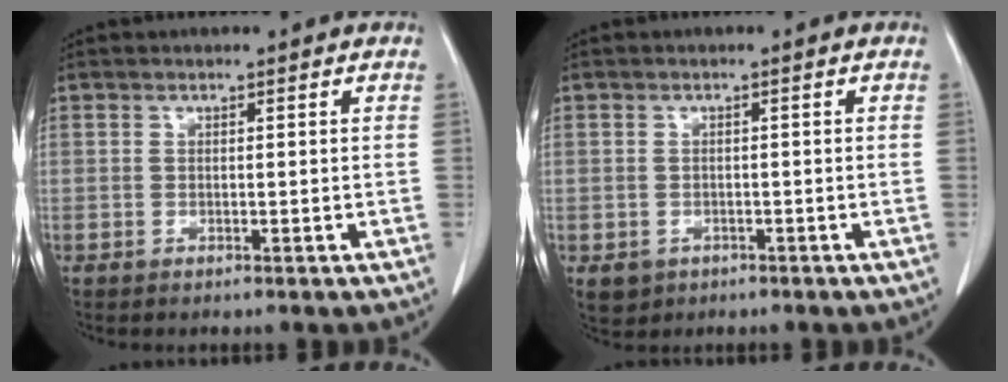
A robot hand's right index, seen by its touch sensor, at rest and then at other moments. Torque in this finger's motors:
{"motor_torque": [-0.06, -0.07, -0.48, -0.14]}